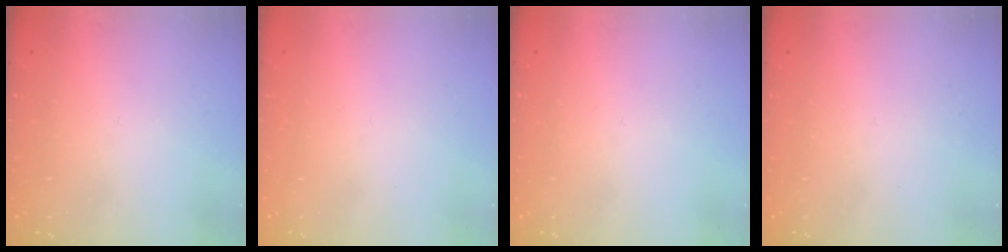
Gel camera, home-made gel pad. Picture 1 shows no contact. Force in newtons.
{"total": 1.7, "press": 1.6, "slide": 0.1}
{"total": 0.0}
{"total": 1.7, "press": 1.7, "slide": 0.1}